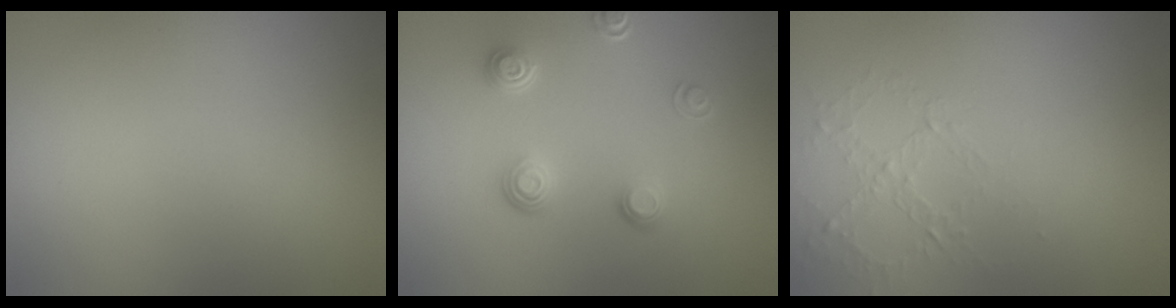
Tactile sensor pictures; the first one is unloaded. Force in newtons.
{"total": 2.6, "press": 1.7, "slide": 2.0}
{"total": 1.1, "press": 0.5, "slide": 1.0}